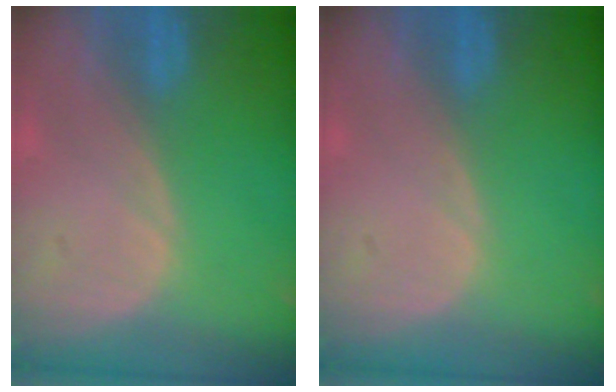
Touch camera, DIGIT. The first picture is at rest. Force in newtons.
{"total": 0.0}